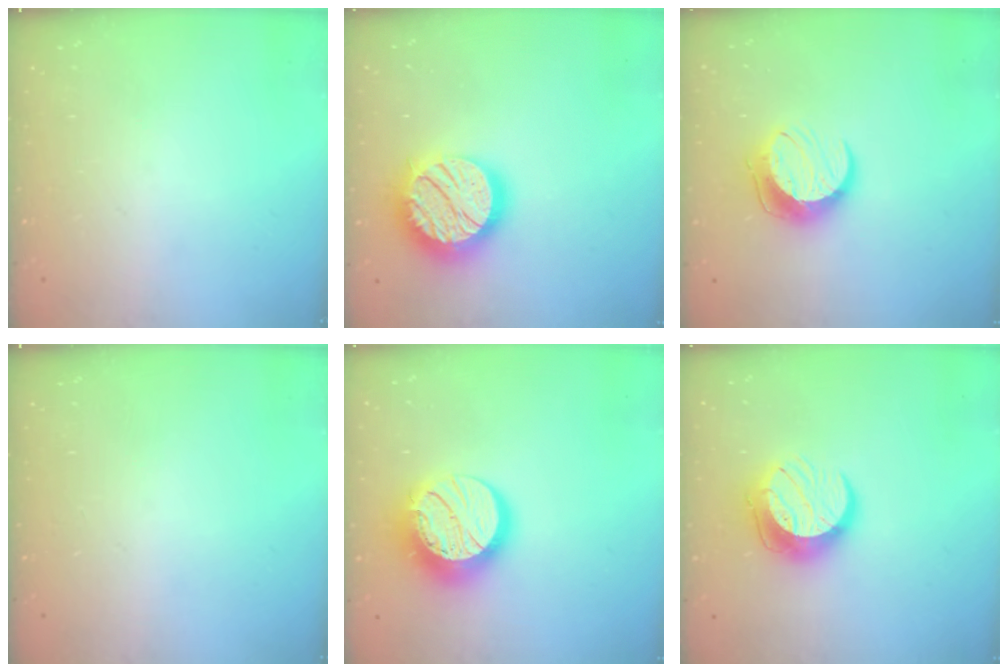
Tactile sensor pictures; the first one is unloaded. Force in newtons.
{"total": 19.8, "press": 19.8, "slide": 1.1}
{"total": 10.8, "press": 10.8, "slide": 0.5}
{"total": 0.0}
{"total": 15.4, "press": 15.4, "slide": 1.1}
{"total": 12.1, "press": 12.1, "slide": 0.6}